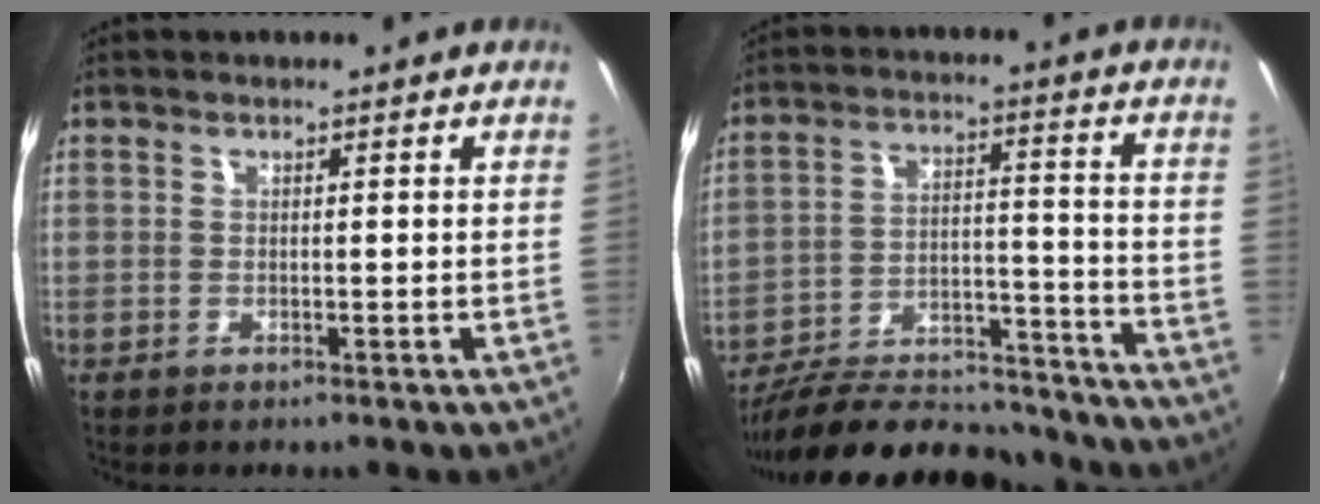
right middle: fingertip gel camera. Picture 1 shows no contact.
{"total": 24.6, "force": [-21.4, 7.2, 9.8], "torque": [-0.176, 0.007, -0.297]}